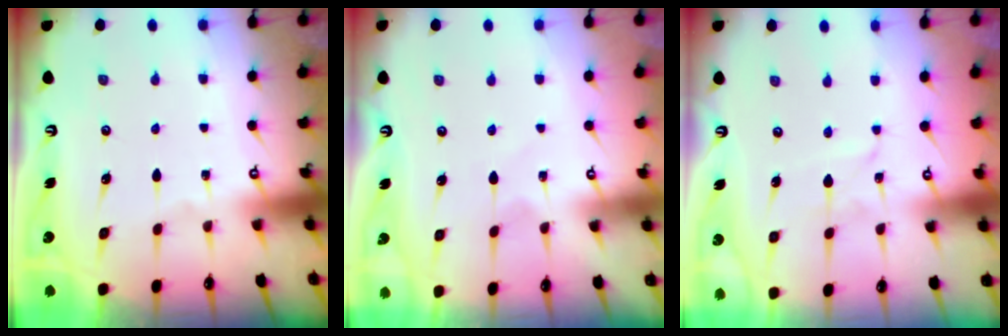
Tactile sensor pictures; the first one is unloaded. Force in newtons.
{"total": 2.2, "press": 2.2, "slide": 0.3}
{"total": 1.8, "press": 1.8, "slide": 0.1}